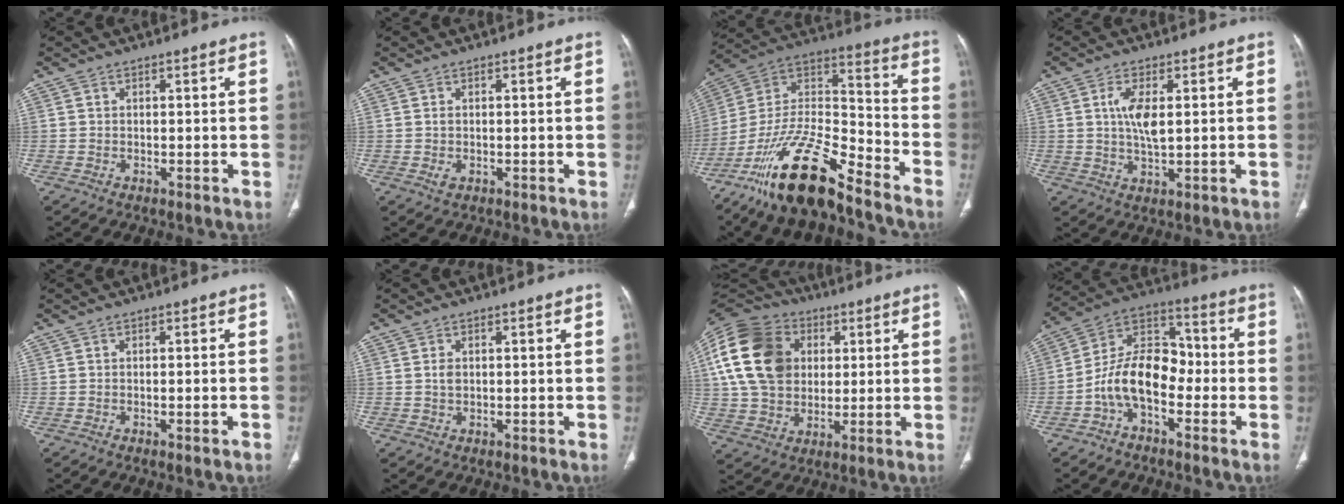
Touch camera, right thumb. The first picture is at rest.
{"total": 1.5, "force": [-0.1, 1.0, 1.2], "torque": [-0.027, 0.002, -0.002]}
{"total": 20.5, "force": [-15.3, 5.5, 12.6], "torque": [-0.235, 0.078, -0.279]}
{"total": 6.1, "force": [1.1, 2.2, 5.6], "torque": [-0.114, -0.009, 0.020]}
{"total": 1.2, "force": [-0.5, 0.1, 1.1], "torque": [-0.024, 0.005, -0.004]}
{"total": 1.6, "force": [0.3, 1.1, 1.2], "torque": [-0.021, -0.001, 0.007]}
{"total": 21.2, "force": [4.3, 16.2, 13.0], "torque": [-0.254, 0.016, 0.078]}
{"total": 12.6, "force": [-3.7, 7.6, 9.4], "torque": [-0.150, 0.056, -0.079]}